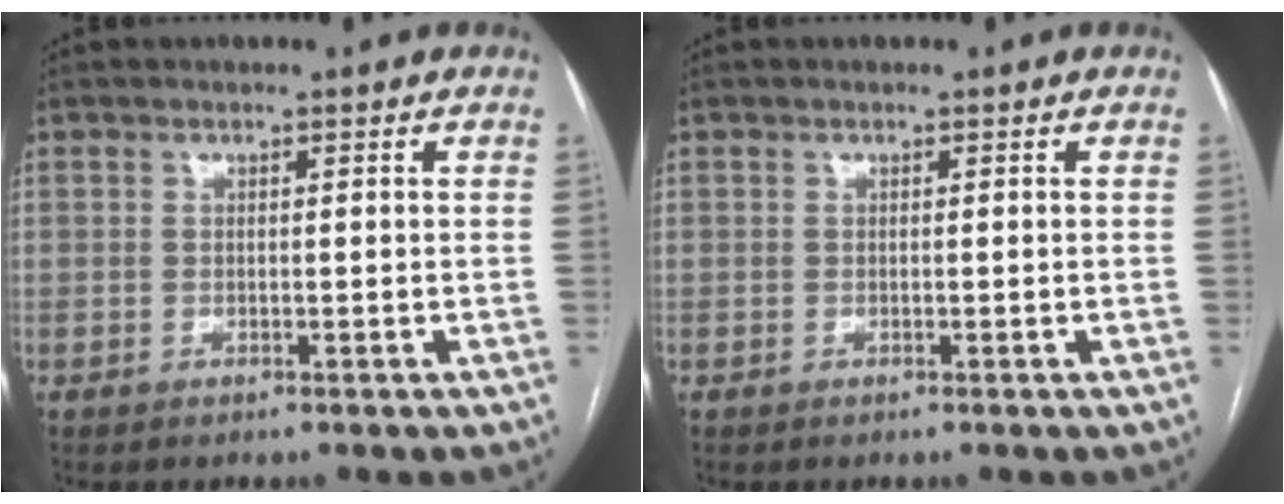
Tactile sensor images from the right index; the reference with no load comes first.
{"total": 0.0}